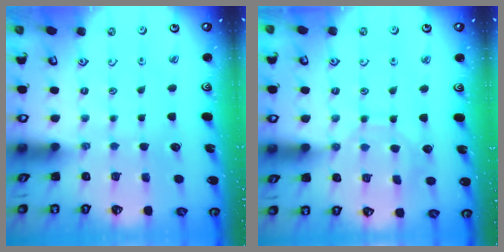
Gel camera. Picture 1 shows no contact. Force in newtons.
{"total": 7.7, "press": 7.7, "slide": 0.7}